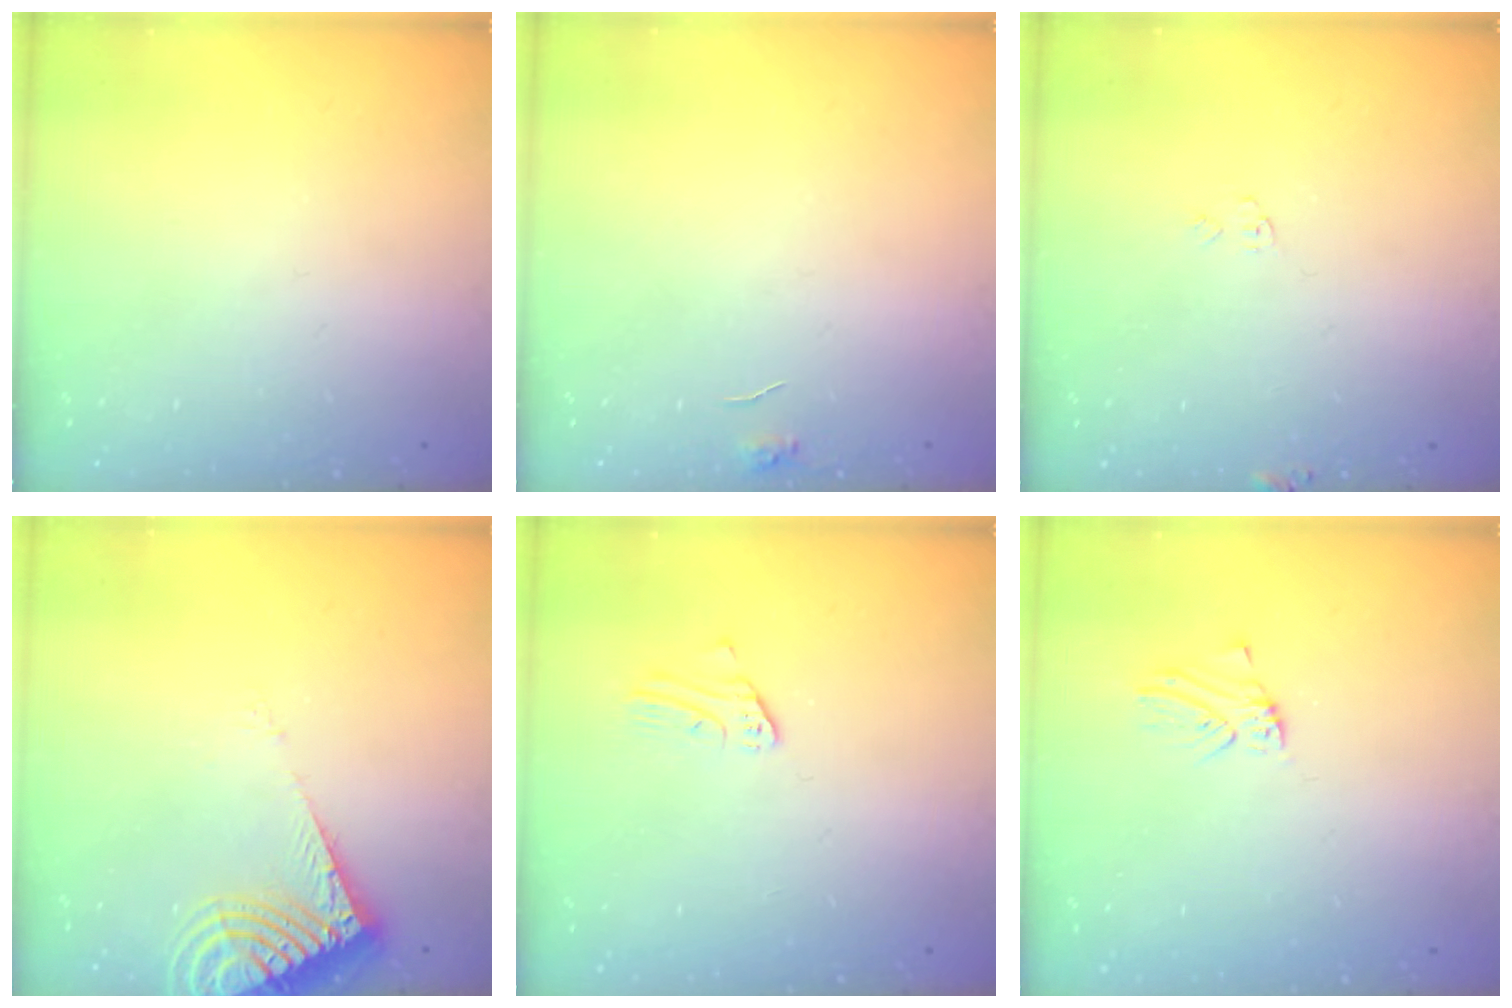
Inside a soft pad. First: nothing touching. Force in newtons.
{"total": 3.9, "press": 3.8, "slide": 0.5}
{"total": 4.4, "press": 4.4, "slide": 0.1}
{"total": 10.0, "press": 9.9, "slide": 1.3}
{"total": 2.3, "press": 2.3, "slide": 0.2}
{"total": 0.0}